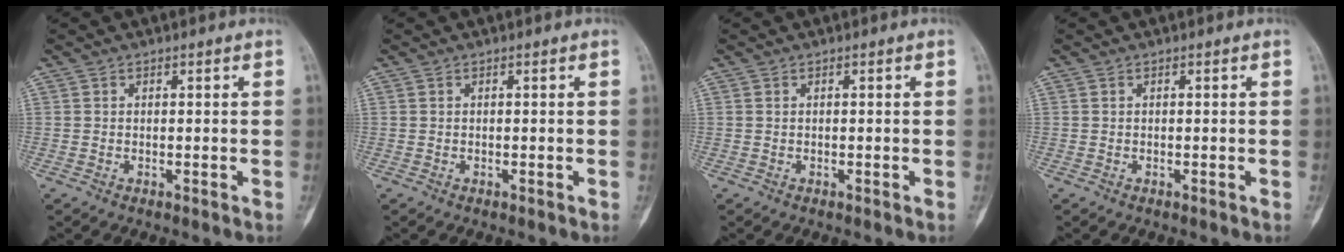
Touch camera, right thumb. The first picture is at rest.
{"total": 0.0}
{"total": 0.0}
{"total": 0.0}